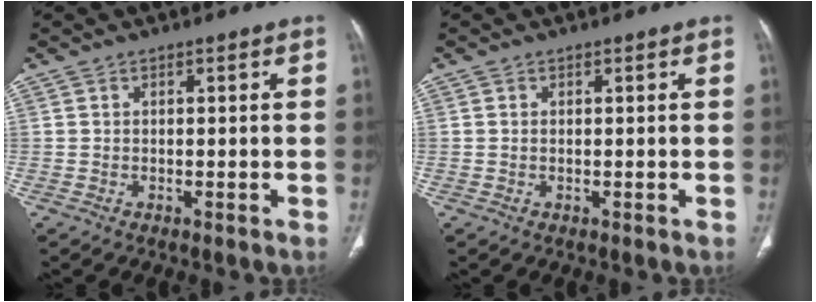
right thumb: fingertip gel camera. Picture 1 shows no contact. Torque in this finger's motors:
{"motor_torque": [-0.28, 0.01, -0.27, 0.08, 0.04]}